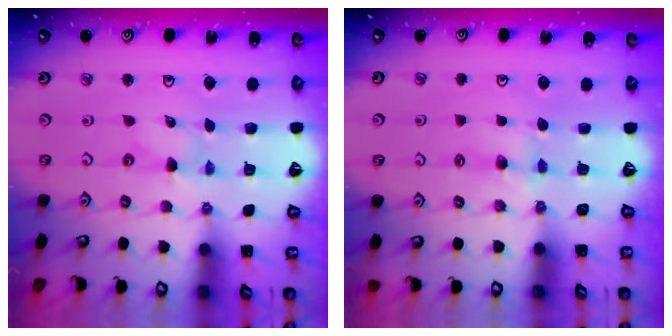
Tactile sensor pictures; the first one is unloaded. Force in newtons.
{"total": 4.2, "press": 4.2, "slide": 0.8}